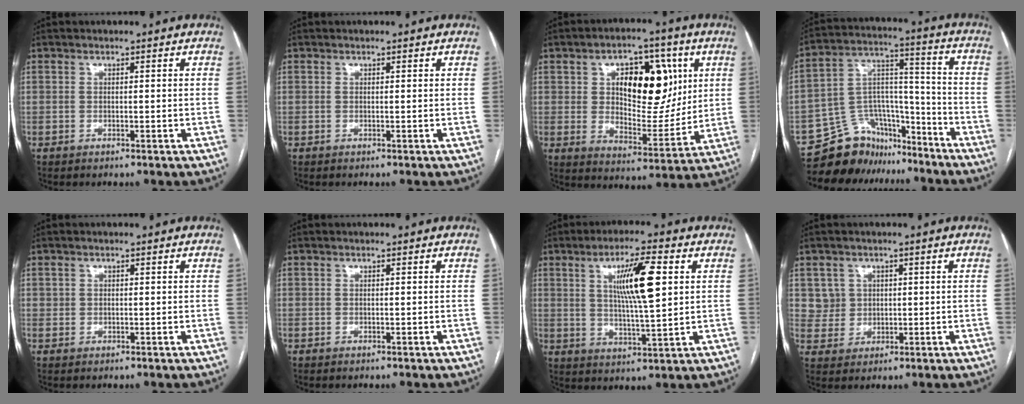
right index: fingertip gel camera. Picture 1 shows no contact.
{"total": 0.0}
{"total": 16.0, "force": [4.7, 7.9, 13.1], "torque": [-0.197, 0.015, 0.084]}
{"total": 13.5, "force": [-11.8, 6.3, 2.1], "torque": [-0.036, 0.074, -0.199]}
{"total": 0.9, "force": [0.3, 0.8, 0.2], "torque": [0.006, 0.003, 0.003]}
{"total": 0.0}
{"total": 10.4, "force": [3.0, 1.1, 9.9], "torque": [-0.171, 0.002, 0.052]}
{"total": 4.2, "force": [1.5, 4.0, 0.1], "torque": [0.006, 0.009, 0.032]}